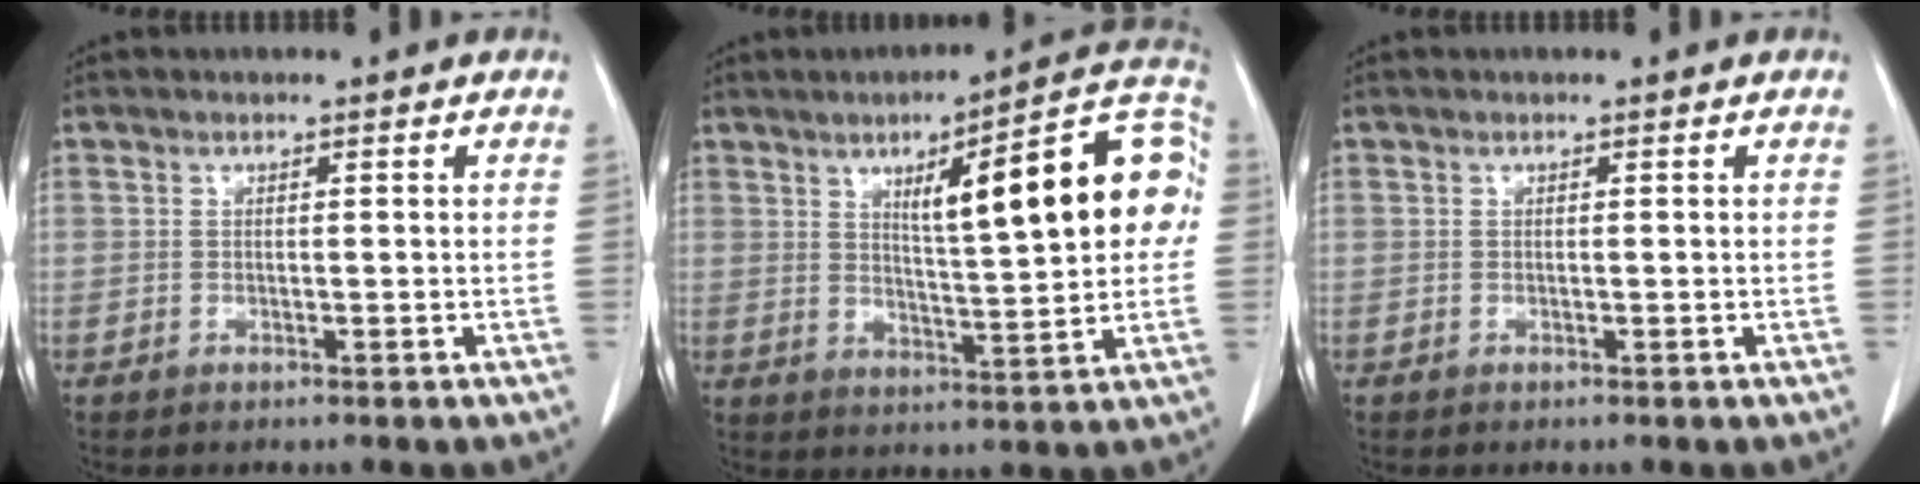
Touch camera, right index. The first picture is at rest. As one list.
[{"total": 17.3, "force": [3.7, 3.0, 16.6], "torque": [-0.220, 0.033, 0.050]}, {"total": 0.0}]